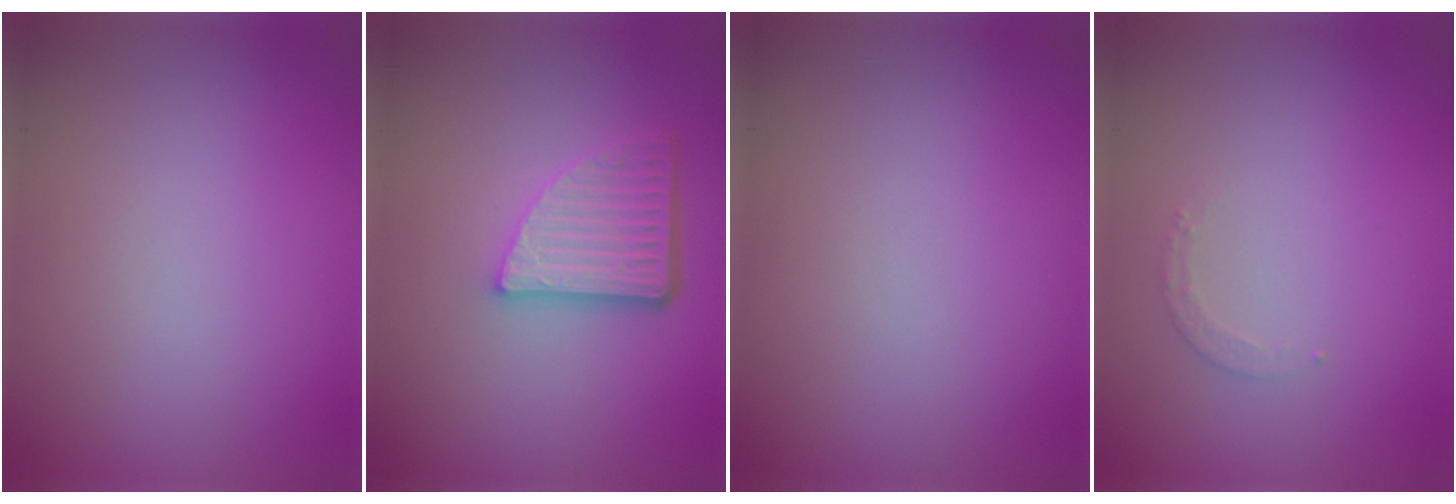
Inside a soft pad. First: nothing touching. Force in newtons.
{"total": 4.8, "press": 3.5, "slide": 3.3}
{"total": 0.0}
{"total": 0.9, "press": 0.9, "slide": 0.2}